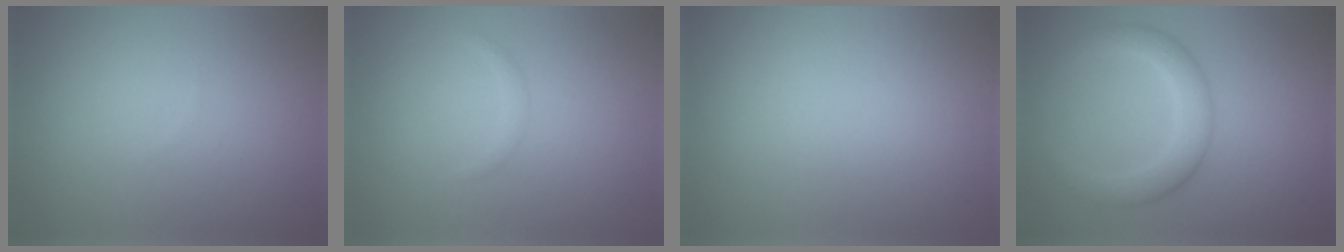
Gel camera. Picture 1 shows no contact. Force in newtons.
{"total": 0.6, "press": 0.6, "slide": 0.0}
{"total": 0.0}
{"total": 3.6, "press": 3.6, "slide": 0.1}